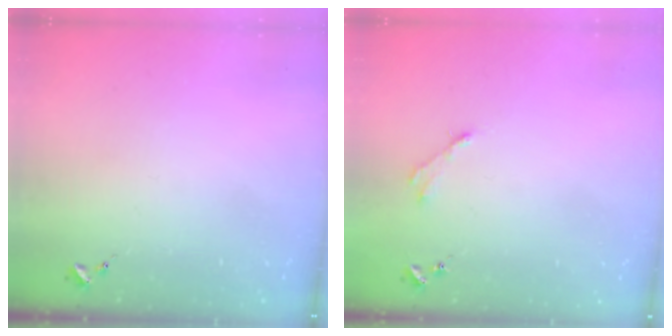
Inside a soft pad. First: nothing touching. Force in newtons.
{"total": 2.8, "press": 2.8, "slide": 0.4}